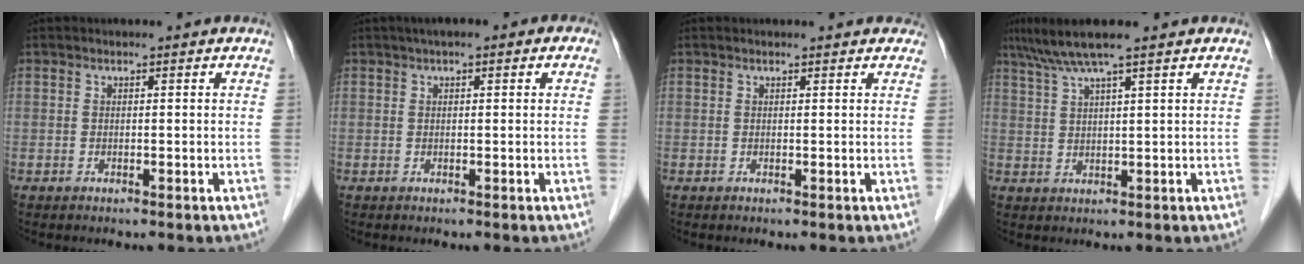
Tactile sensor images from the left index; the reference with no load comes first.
{"total": 3.6, "force": [1.7, 1.4, 2.9], "torque": [-0.043, 0.022, 0.018]}
{"total": 3.2, "force": [2.9, 1.1, 0.7], "torque": [-0.003, 0.015, 0.022]}
{"total": 6.0, "force": [4.7, -0.9, 3.6], "torque": [-0.074, 0.026, 0.090]}